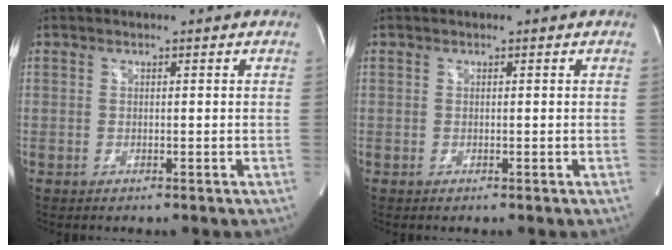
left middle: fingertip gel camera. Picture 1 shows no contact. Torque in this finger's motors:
{"motor_torque": [0.01, 0.01, 0.00, 0.00]}